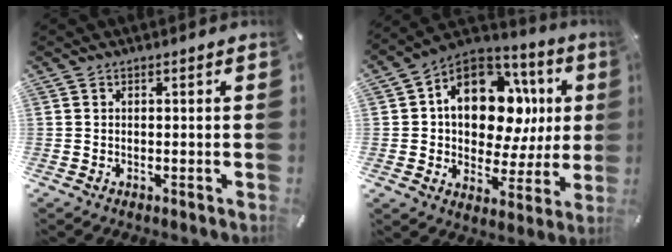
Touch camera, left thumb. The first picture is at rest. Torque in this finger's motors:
{"motor_torque": [2.53, 2.48, 0.53, -0.11, 0.35]}